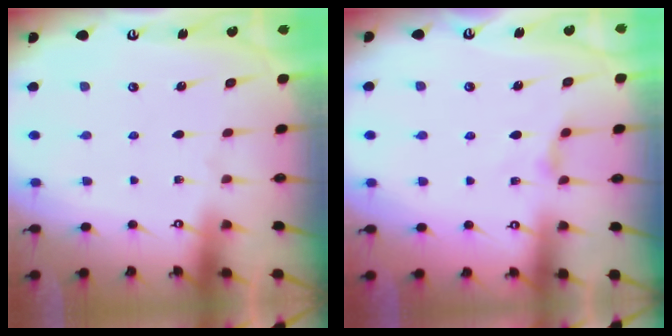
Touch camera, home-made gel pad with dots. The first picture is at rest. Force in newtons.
{"total": 2.6, "press": 2.5, "slide": 0.5}